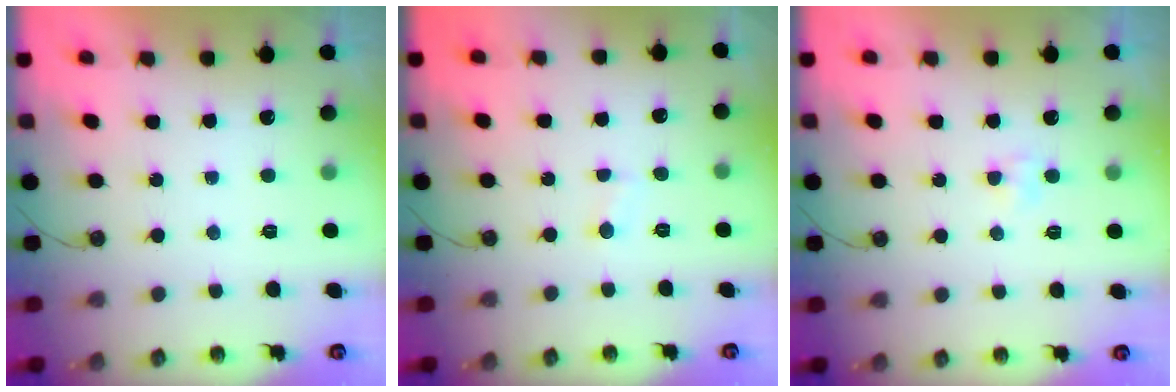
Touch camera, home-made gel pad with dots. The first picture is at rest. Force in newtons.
{"total": 1.7, "press": 1.6, "slide": 0.6}
{"total": 2.4, "press": 2.3, "slide": 0.3}